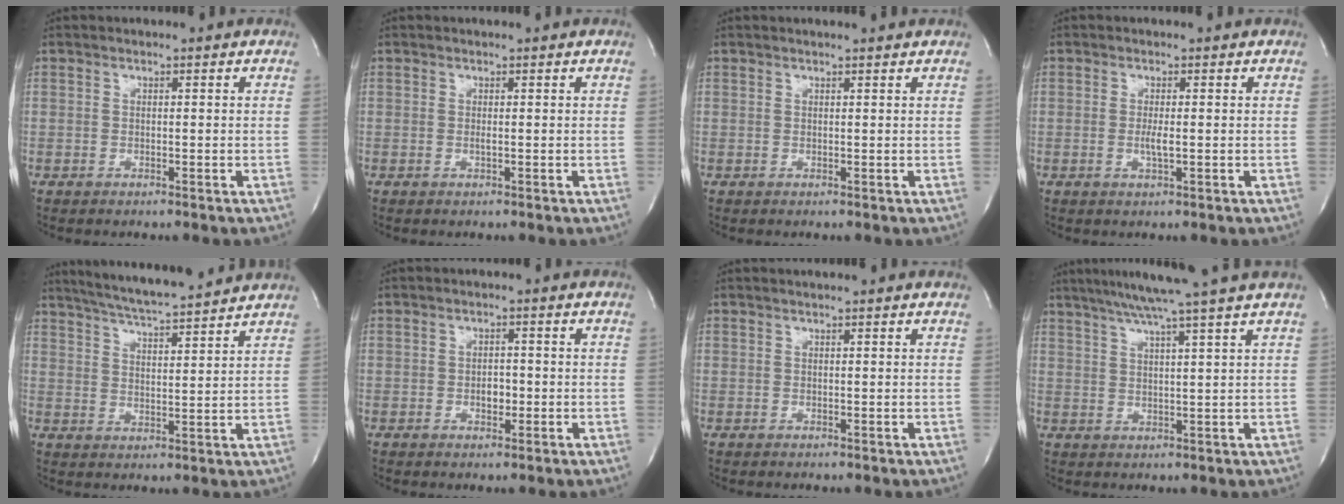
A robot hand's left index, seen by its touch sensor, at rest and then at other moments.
{"total": 0.5, "force": [0.2, 0.0, 0.5], "torque": [-0.015, 0.001, 0.003]}
{"total": 2.2, "force": [2.1, -0.2, 0.6], "torque": [-0.010, 0.005, 0.024]}
{"total": 1.8, "force": [-0.1, 0.1, 1.8], "torque": [-0.039, -0.003, -0.002]}
{"total": 13.3, "force": [12.1, 0.4, 5.5], "torque": [-0.100, 0.013, 0.182]}
{"total": 2.0, "force": [-0.5, 1.2, 1.5], "torque": [-0.023, 0.004, -0.005]}
{"total": 2.3, "force": [2.1, -0.1, 0.9], "torque": [-0.016, 0.016, 0.025]}
{"total": 10.8, "force": [8.7, -2.5, 5.9], "torque": [-0.097, -0.001, 0.122]}